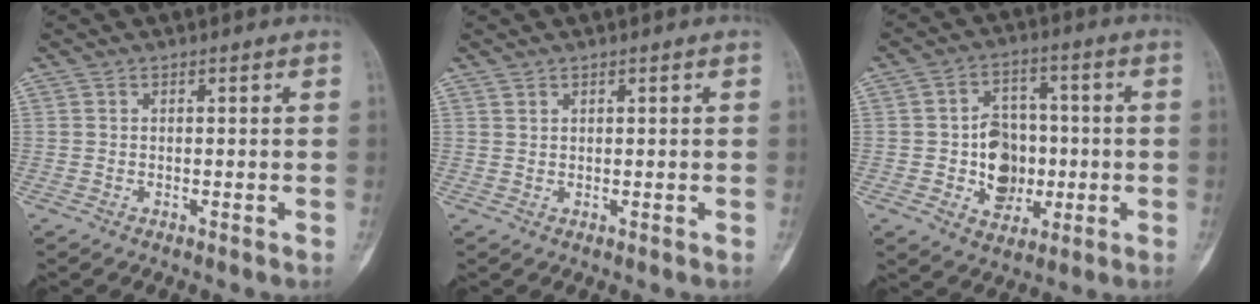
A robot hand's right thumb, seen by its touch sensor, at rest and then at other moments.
{"total": 0.6, "force": [0.6, 0.1, 0.1], "torque": [-0.001, -0.005, 0.011]}
{"total": 10.6, "force": [-1.4, 8.4, 6.3], "torque": [-0.053, 0.017, -0.017]}